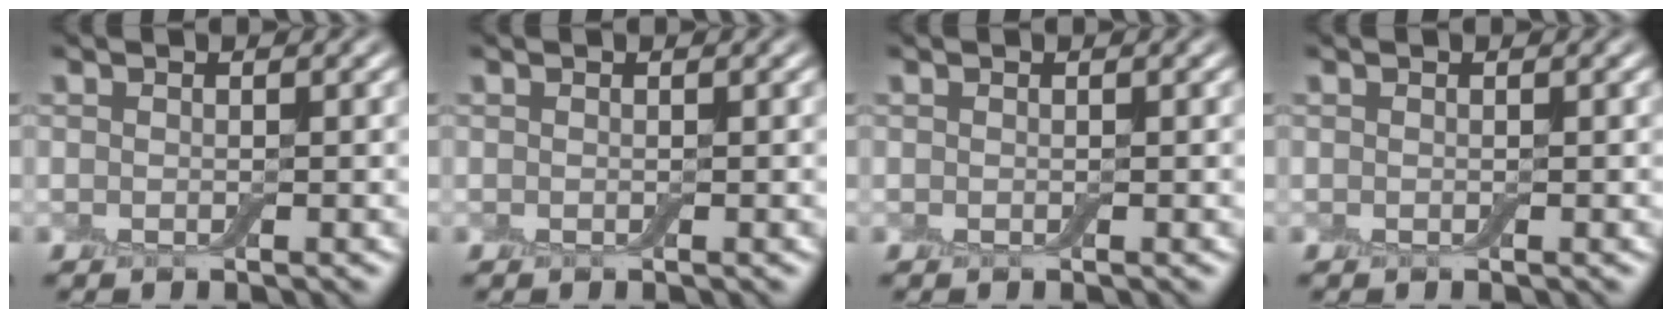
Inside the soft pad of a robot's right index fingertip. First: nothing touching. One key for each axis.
{"total": 0.0}
{"total": 0.0}
{"total": 0.0}